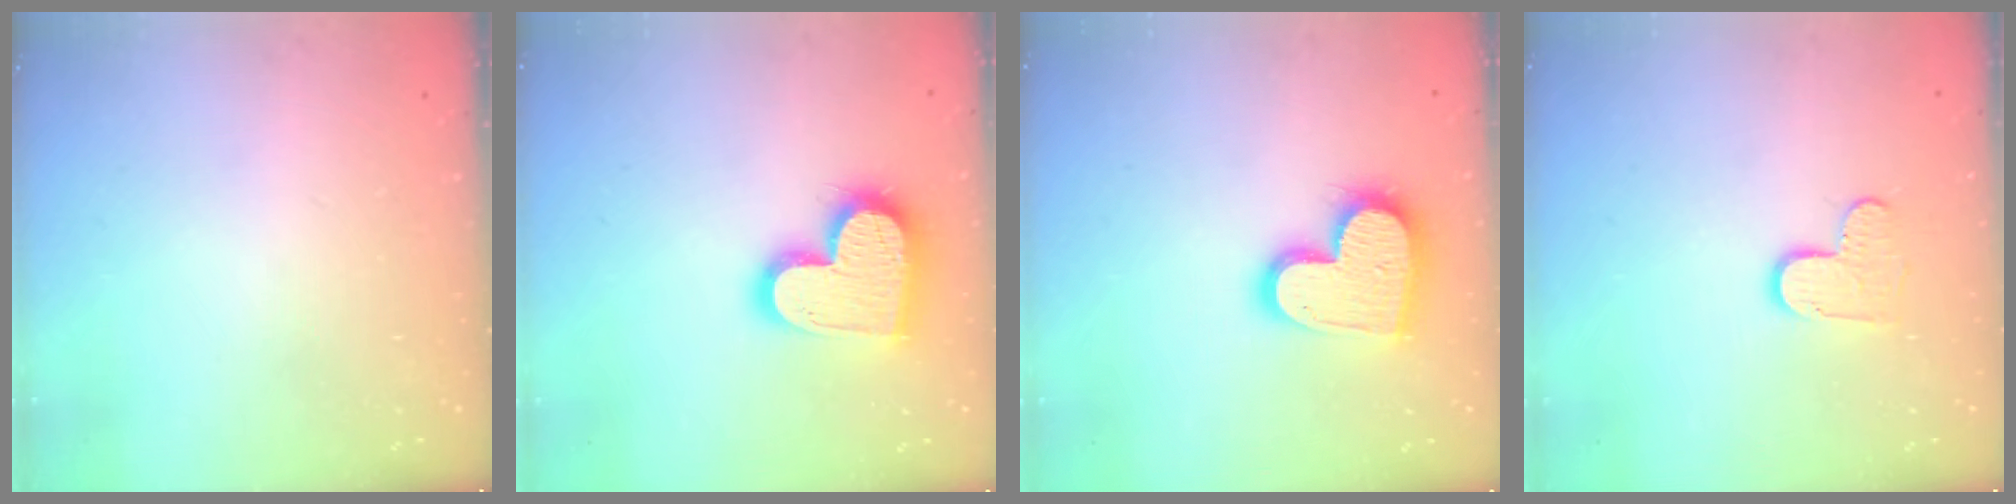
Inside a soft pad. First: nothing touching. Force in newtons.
{"total": 16.7, "press": 16.7, "slide": 1.1}
{"total": 16.9, "press": 16.8, "slide": 1.3}
{"total": 8.3, "press": 8.3, "slide": 0.5}